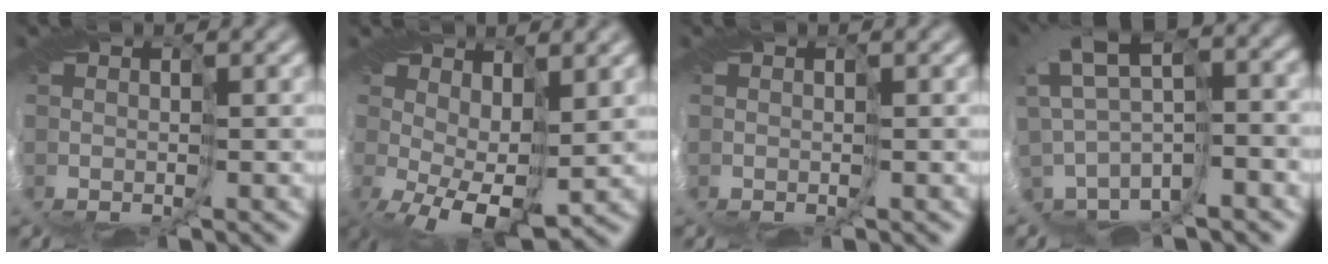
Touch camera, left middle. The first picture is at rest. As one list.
[{"total": 4.1, "force": [-0.2, 2.8, 2.9], "torque": [-0.067, -0.018, 0.006]}, {"total": 0.0}, {"total": 3.5, "force": [0.6, 0.6, 3.4], "torque": [-0.062, 0.026, 0.009]}]